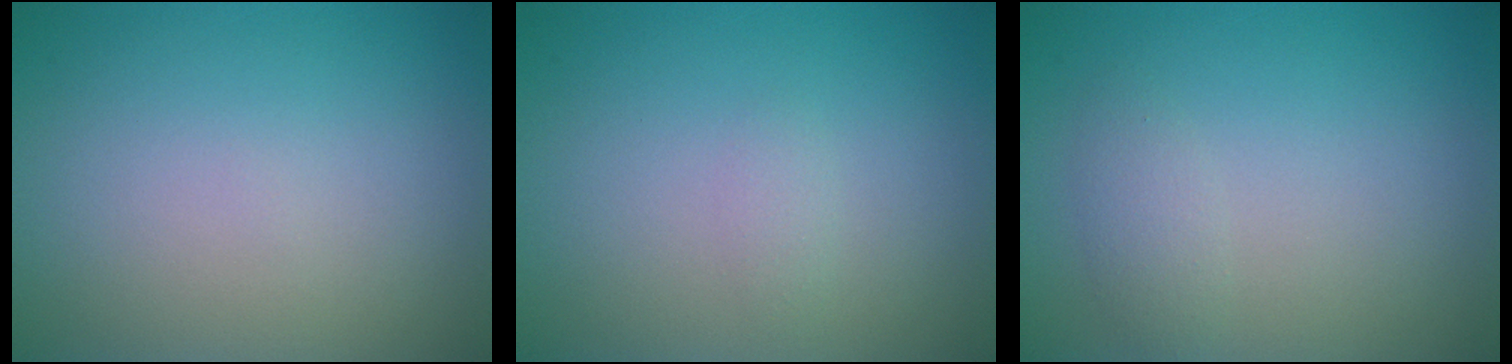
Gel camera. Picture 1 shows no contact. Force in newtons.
{"total": 0.7, "press": 0.7, "slide": 0.0}
{"total": 1.3, "press": 1.3, "slide": 0.1}